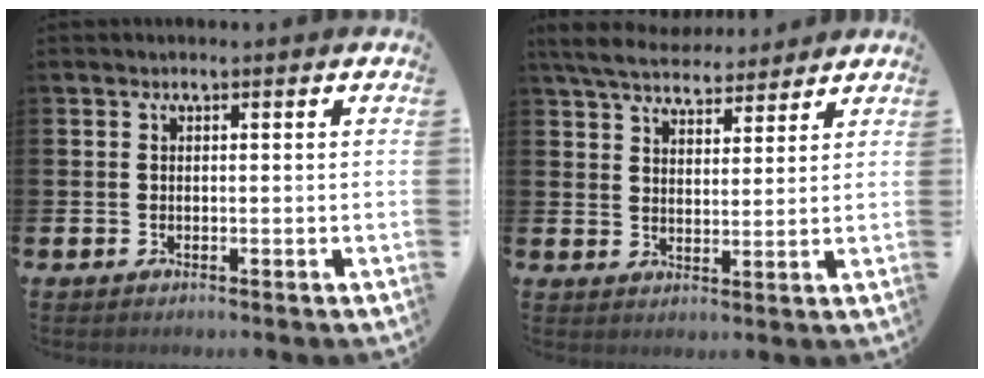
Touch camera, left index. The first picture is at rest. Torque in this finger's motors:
{"motor_torque": [1.07, -1.05, 0.61, 0.11]}